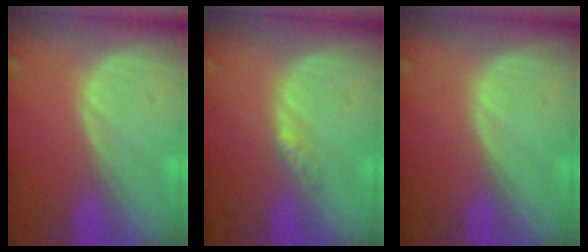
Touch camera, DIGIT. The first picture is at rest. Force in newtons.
{"total": 1.8, "press": 1.6, "slide": 1.0}
{"total": 0.0}